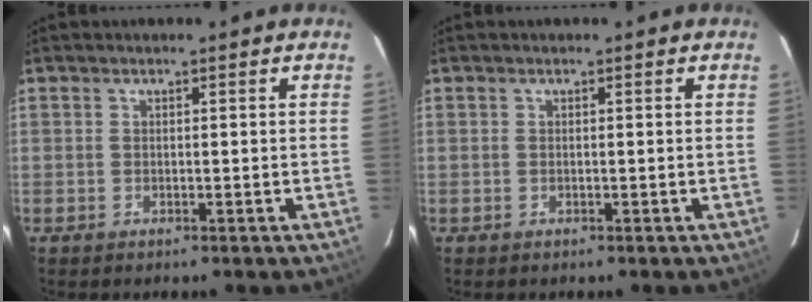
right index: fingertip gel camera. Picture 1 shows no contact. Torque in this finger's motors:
{"motor_torque": [-0.01, 0.04, -0.02, 0.00]}